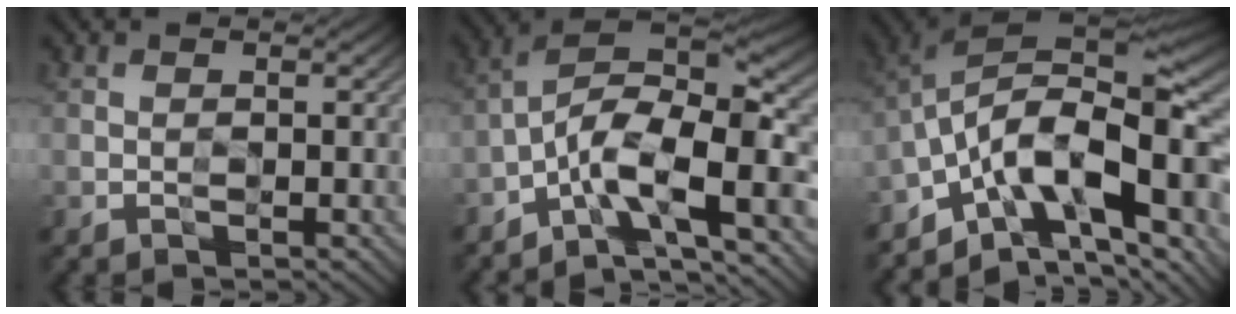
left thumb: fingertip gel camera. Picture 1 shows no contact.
{"total": 12.6, "force": [-6.3, 4.6, 9.9], "torque": [-0.169, -0.007, -0.127]}
{"total": 16.7, "force": [-4.8, 8.6, 13.5], "torque": [-0.243, -0.001, -0.092]}